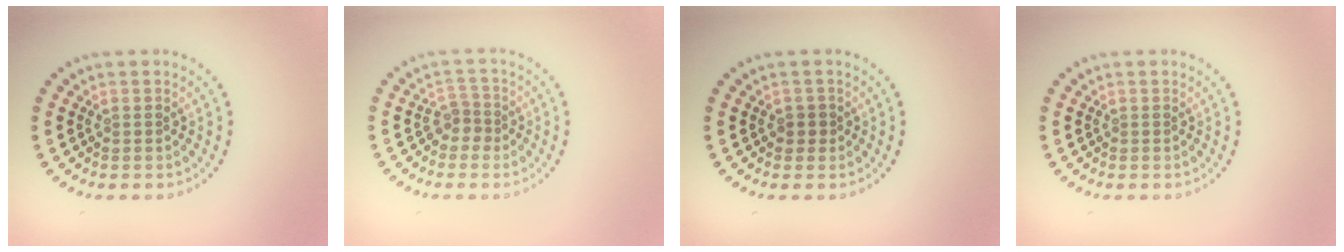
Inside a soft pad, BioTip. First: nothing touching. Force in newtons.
{"total": 1.8, "press": 1.3, "slide": 1.2}
{"total": 1.0, "press": 0.9, "slide": 0.4}
{"total": 0.0}